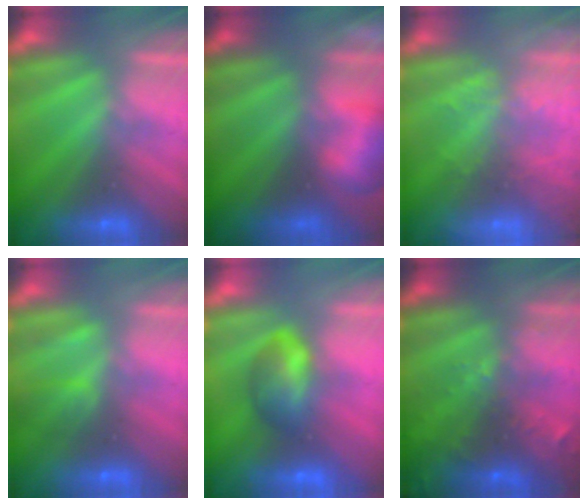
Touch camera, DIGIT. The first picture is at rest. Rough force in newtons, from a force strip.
{"total": 7.2}
{"total": 6.6}
{"total": 2.1}
{"total": 7.6}
{"total": 8.9}